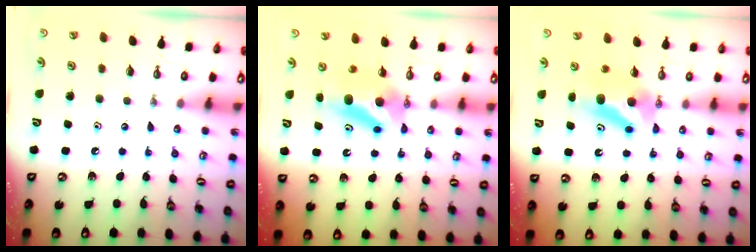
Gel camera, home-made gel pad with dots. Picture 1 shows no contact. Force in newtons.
{"total": 7.9, "press": 6.6, "slide": 4.3}
{"total": 6.6, "press": 6.5, "slide": 1.2}